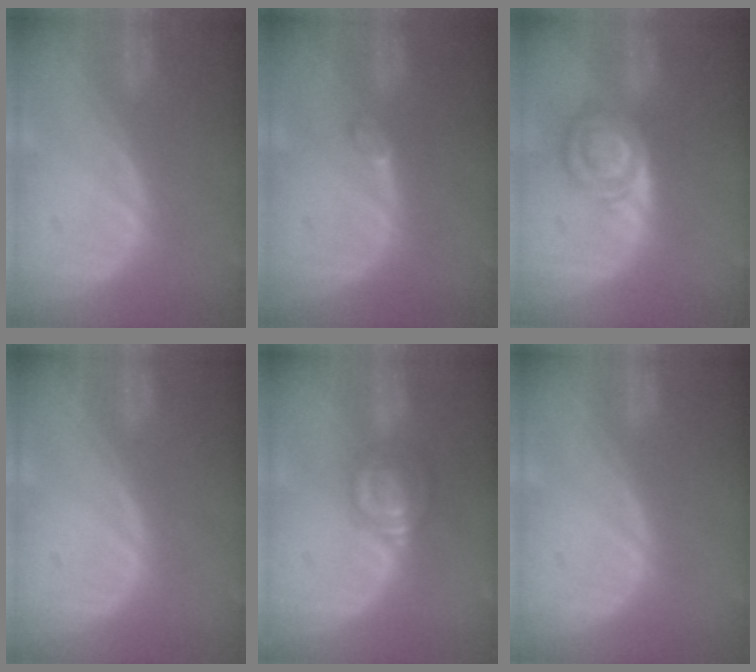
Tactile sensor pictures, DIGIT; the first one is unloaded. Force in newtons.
{"total": 1.4, "press": 1.4, "slide": 0.2}
{"total": 6.0, "press": 6.0, "slide": 0.2}
{"total": 0.0}
{"total": 6.4, "press": 5.8, "slide": 2.8}
{"total": 0.0}